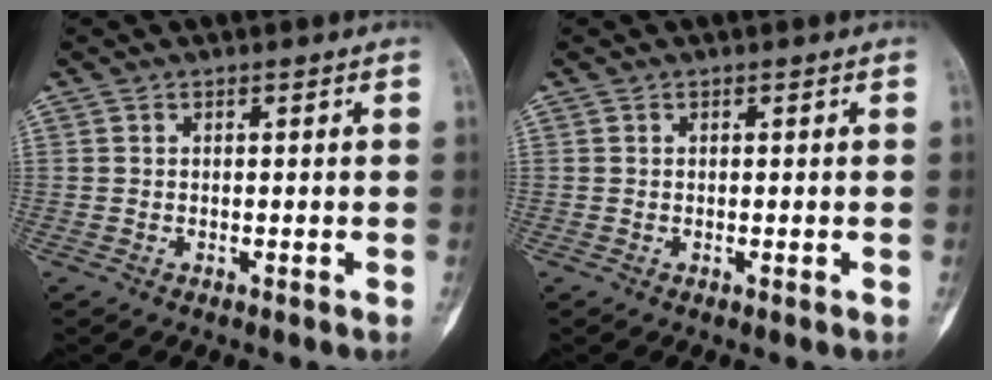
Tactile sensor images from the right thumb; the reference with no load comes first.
{"total": 0.0}